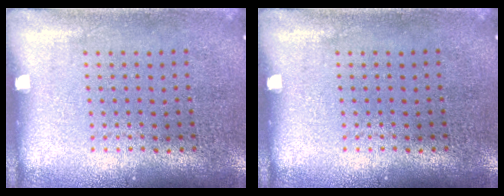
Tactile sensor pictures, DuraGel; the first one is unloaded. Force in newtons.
{"total": 0.0}